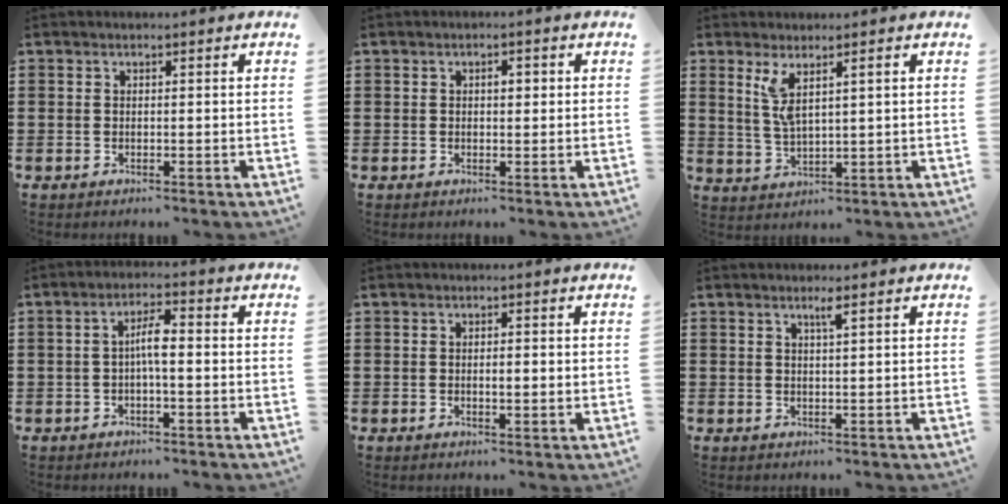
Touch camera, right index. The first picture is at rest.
{"total": 1.5, "force": [0.2, 0.7, 1.3], "torque": [-0.026, 0.007, 0.002]}
{"total": 4.2, "force": [1.7, 1.1, 3.7], "torque": [-0.086, -0.001, 0.027]}
{"total": 4.0, "force": [-0.4, 0.9, 3.8], "torque": [-0.070, 0.006, -0.010]}
{"total": 1.6, "force": [0.0, 0.5, 1.5], "torque": [-0.029, 0.000, -0.001]}
{"total": 1.6, "force": [0.9, -0.1, 1.3], "torque": [-0.027, -0.001, 0.015]}